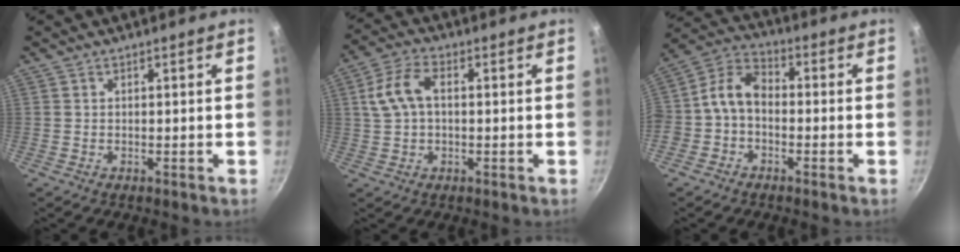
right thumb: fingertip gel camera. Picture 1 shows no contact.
{"total": 8.0, "force": [1.1, 4.9, 6.3], "torque": [-0.127, 0.022, 0.016]}
{"total": 8.4, "force": [-1.5, 6.2, 5.5], "torque": [-0.094, 0.040, -0.045]}